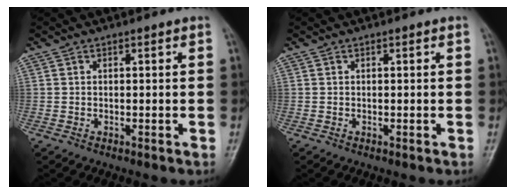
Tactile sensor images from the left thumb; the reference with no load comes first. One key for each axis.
{"total": 0.0}